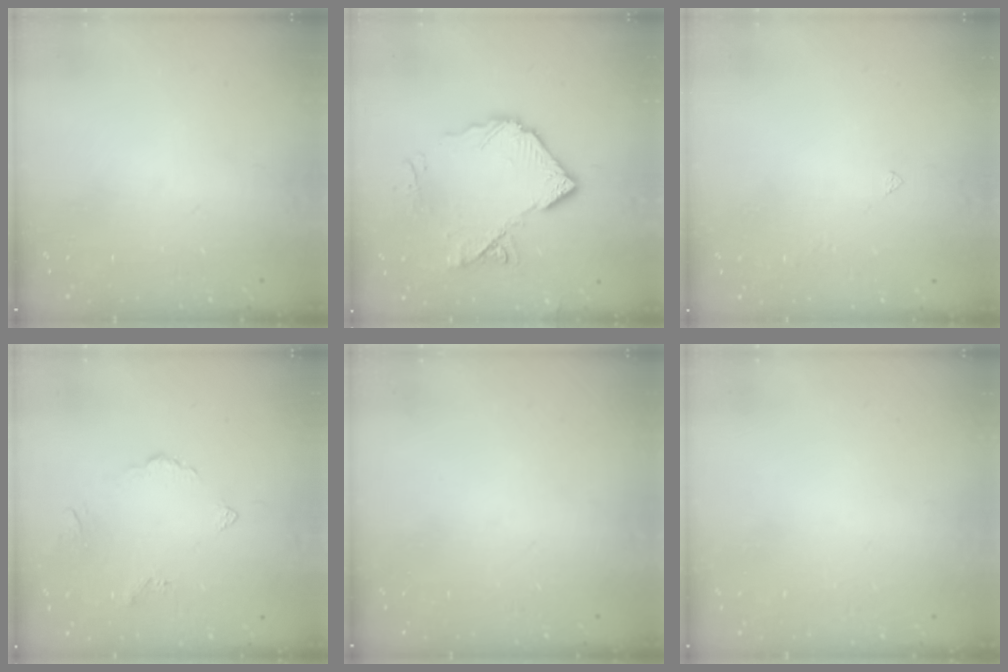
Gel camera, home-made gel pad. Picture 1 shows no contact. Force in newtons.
{"total": 13.9, "press": 13.8, "slide": 1.7}
{"total": 1.5, "press": 1.4, "slide": 0.3}
{"total": 3.4, "press": 3.4, "slide": 0.6}
{"total": 0.0}
{"total": 1.8, "press": 1.8, "slide": 0.1}